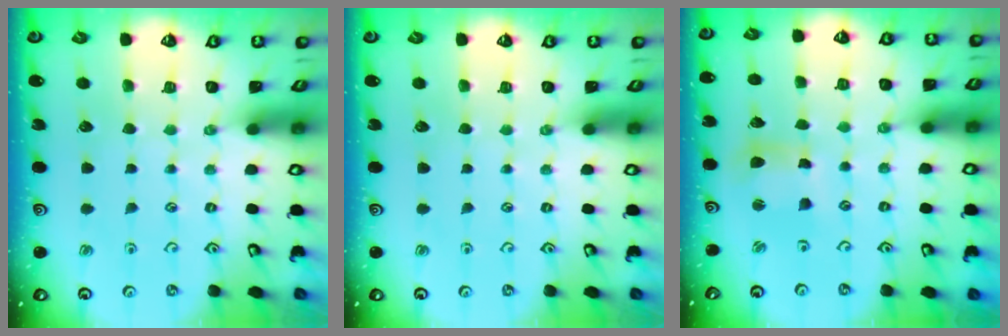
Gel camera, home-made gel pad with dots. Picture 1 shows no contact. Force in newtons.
{"total": 0.0}
{"total": 5.1, "press": 5.0, "slide": 0.7}